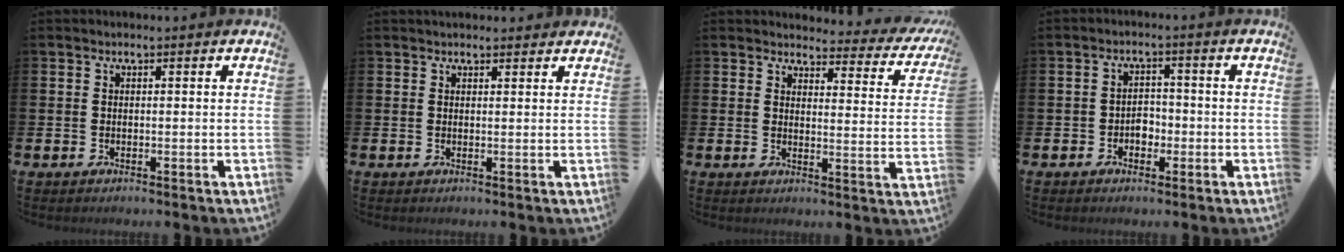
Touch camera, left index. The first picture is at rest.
{"total": 1.5, "force": [1.4, 0.6, 0.1], "torque": [0.008, -0.001, 0.024]}
{"total": 2.9, "force": [2.6, 1.1, 0.5], "torque": [-0.012, -0.027, 0.036]}
{"total": 2.5, "force": [-1.2, 1.9, 1.2], "torque": [-0.024, 0.005, -0.027]}